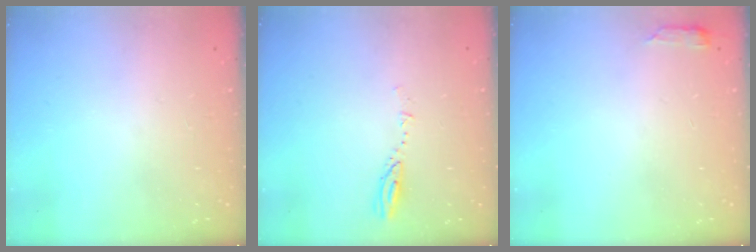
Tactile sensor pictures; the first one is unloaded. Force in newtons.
{"total": 3.1, "press": 3.1, "slide": 0.3}
{"total": 2.9, "press": 2.8, "slide": 0.6}